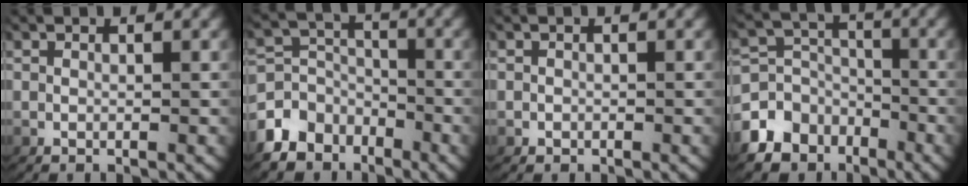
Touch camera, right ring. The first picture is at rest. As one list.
[{"total": 7.4, "force": [-3.3, 6.2, 2.3], "torque": [-0.040, -0.029, -0.055]}, {"total": 0.0}, {"total": 9.3, "force": [-4.2, 7.8, 2.8], "torque": [-0.045, -0.030, -0.072]}]